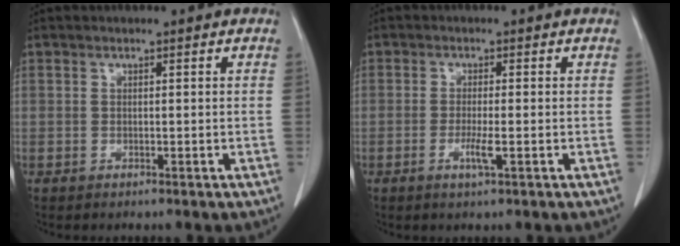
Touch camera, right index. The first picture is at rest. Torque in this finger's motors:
{"motor_torque": [-0.03, -0.04, 0.02, 0.00]}